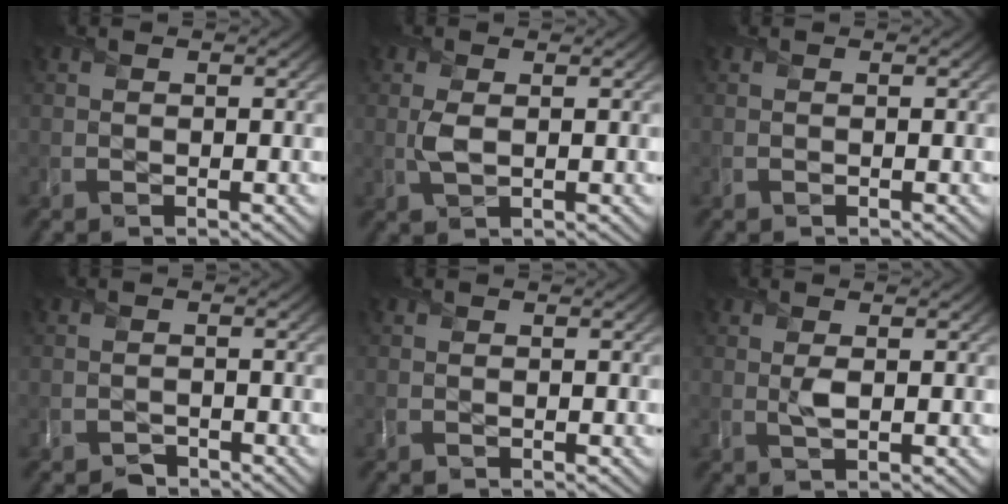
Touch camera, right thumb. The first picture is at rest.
{"total": 1.9, "force": [0.3, 0.9, 1.6], "torque": [-0.043, 0.000, 0.006]}
{"total": 0.0}
{"total": 1.5, "force": [-1.3, 0.7, 0.1], "torque": [-0.001, -0.001, -0.028]}
{"total": 0.0}
{"total": 1.3, "force": [0.5, 0.4, 1.2], "torque": [-0.024, -0.001, 0.009]}